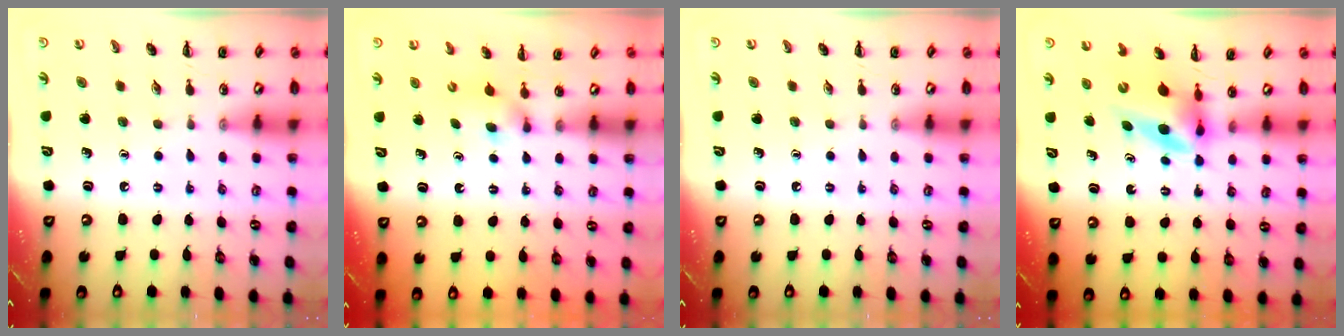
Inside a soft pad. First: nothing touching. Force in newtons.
{"total": 3.5, "press": 3.3, "slide": 1.2}
{"total": 0.0}
{"total": 5.9, "press": 5.7, "slide": 1.3}